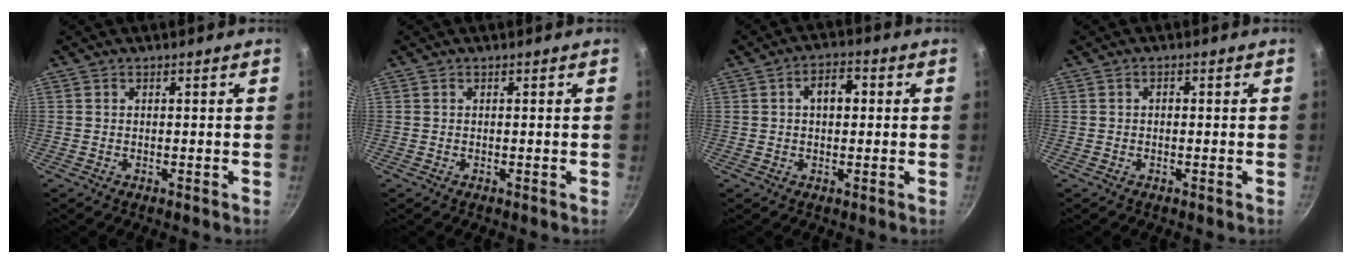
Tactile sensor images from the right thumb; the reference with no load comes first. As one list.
[{"total": 0.0}, {"total": 5.4, "force": [0.9, 3.3, 4.2], "torque": [-0.045, 0.015, 0.009]}, {"total": 0.9, "force": [0.0, 0.6, 0.6], "torque": [-0.010, 0.005, 0.000]}]